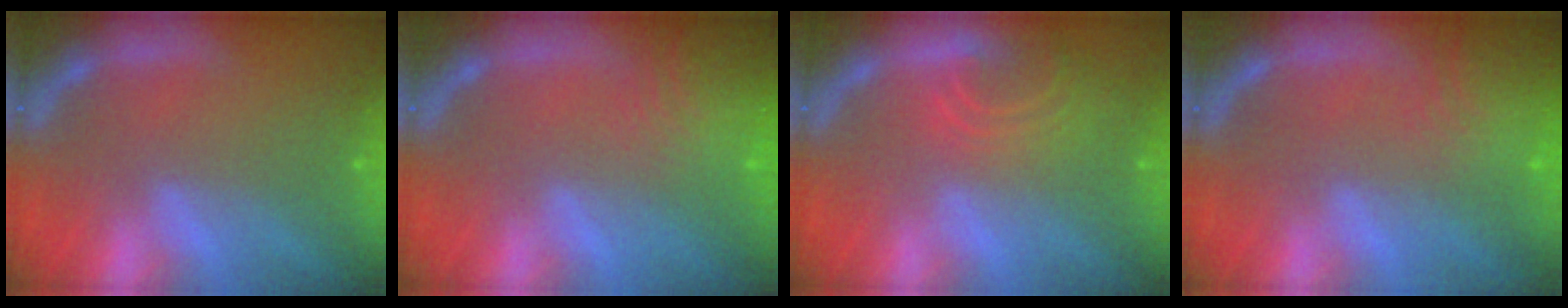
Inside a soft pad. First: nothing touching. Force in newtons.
{"total": 8.5}
{"total": 4.5}
{"total": 7.4}